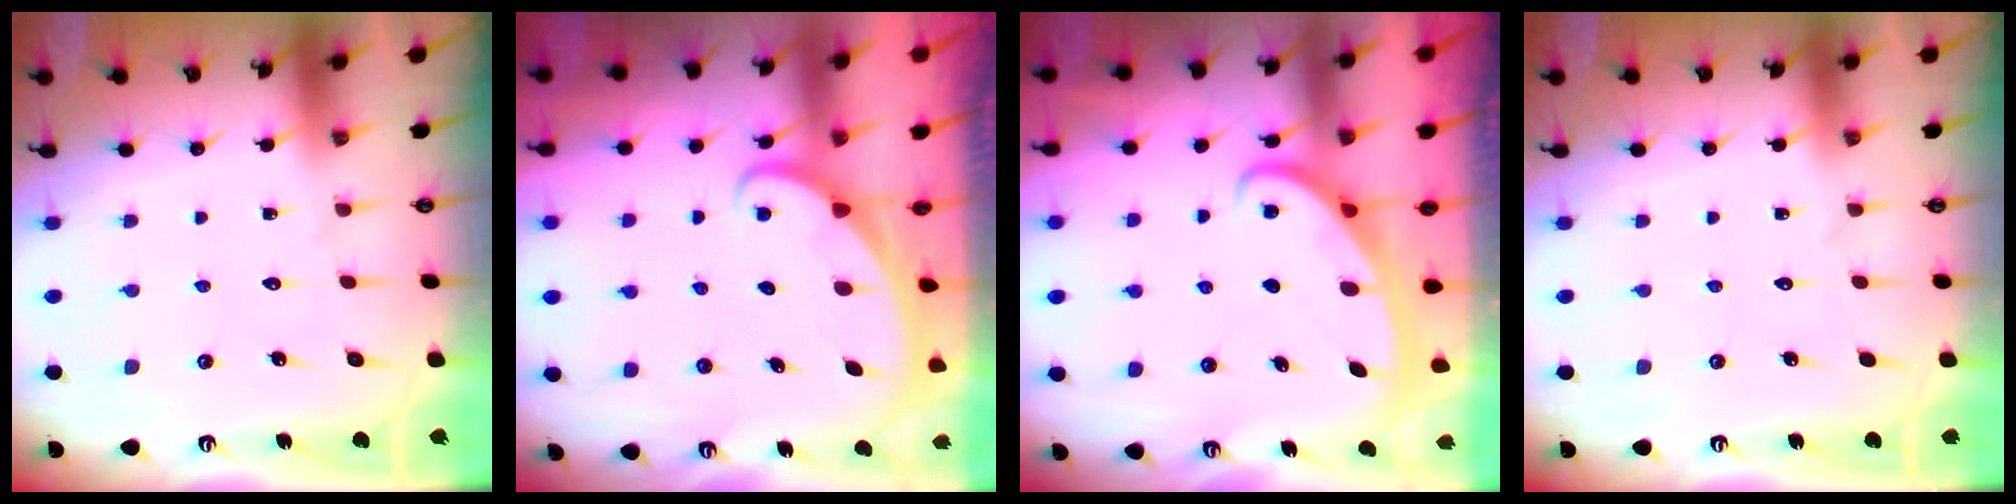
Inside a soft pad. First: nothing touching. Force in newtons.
{"total": 1.8, "press": 1.8, "slide": 0.1}
{"total": 2.6, "press": 2.6, "slide": 0.4}
{"total": 0.0}